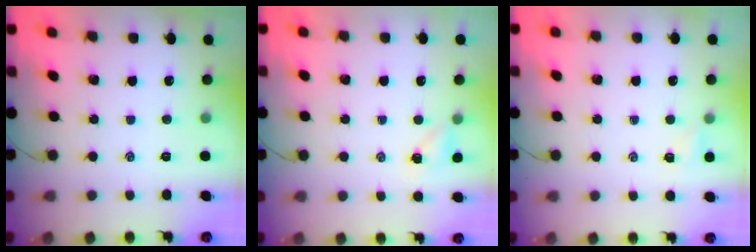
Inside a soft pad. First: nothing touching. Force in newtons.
{"total": 4.2, "press": 4.1, "slide": 0.9}
{"total": 1.7, "press": 1.7, "slide": 0.5}